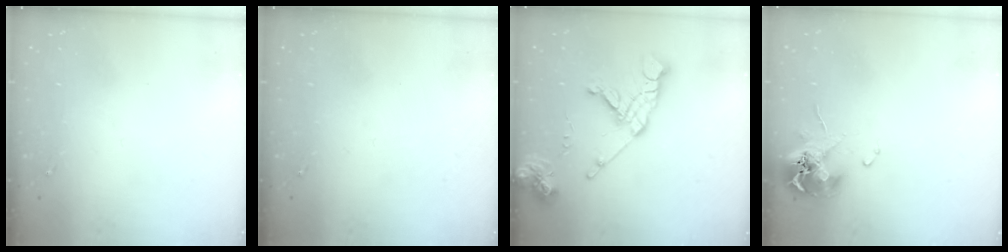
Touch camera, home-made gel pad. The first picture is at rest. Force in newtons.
{"total": 0.0}
{"total": 14.4, "press": 14.3, "slide": 1.9}
{"total": 12.3, "press": 12.2, "slide": 1.6}